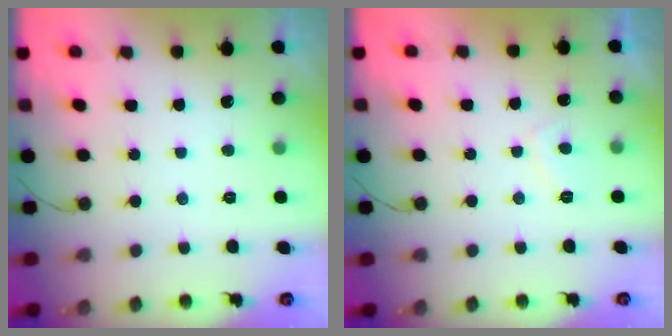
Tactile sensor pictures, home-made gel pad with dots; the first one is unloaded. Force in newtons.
{"total": 2.2, "press": 2.1, "slide": 0.8}